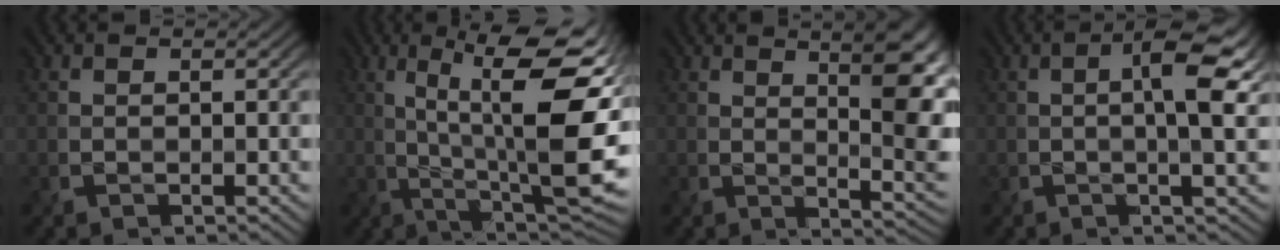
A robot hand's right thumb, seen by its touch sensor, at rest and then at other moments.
{"total": 14.7, "force": [2.1, 3.1, 14.3], "torque": [-0.237, 0.009, 0.037]}
{"total": 9.8, "force": [3.6, 2.3, 8.8], "torque": [-0.120, 0.007, 0.053]}
{"total": 6.5, "force": [0.6, 1.6, 6.3], "torque": [-0.096, 0.007, 0.006]}